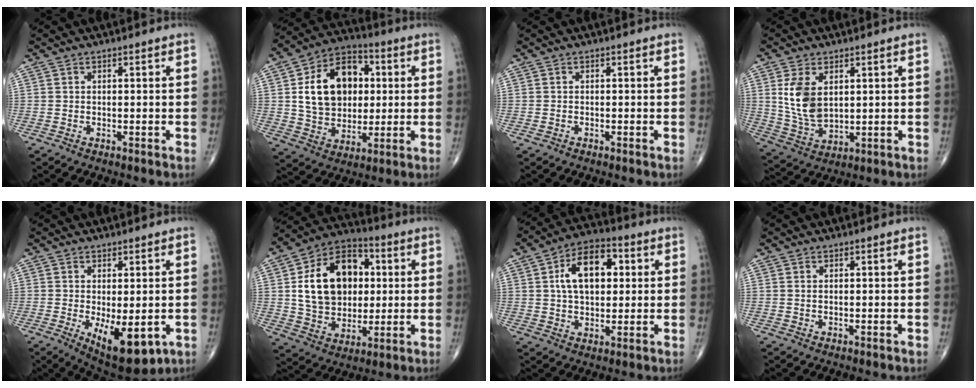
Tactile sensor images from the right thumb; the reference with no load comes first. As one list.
[{"total": 17.5, "force": [2.9, 12.8, 11.7], "torque": [-0.158, 0.011, 0.050]}, {"total": 0.6, "force": [-0.3, 0.4, 0.3], "torque": [-0.011, 0.001, -0.006]}, {"total": 9.6, "force": [2.5, 5.8, 7.3], "torque": [-0.130, -0.015, 0.062]}, {"total": 10.9, "force": [-2.9, 4.7, 9.4], "torque": [-0.125, -0.020, -0.027]}, {"total": 19.4, "force": [3.1, 14.0, 13.0], "torque": [-0.183, 0.011, 0.054]}, {"total": 13.1, "force": [2.8, 7.8, 10.1], "torque": [-0.145, 0.013, 0.038]}, {"total": 0.0}]